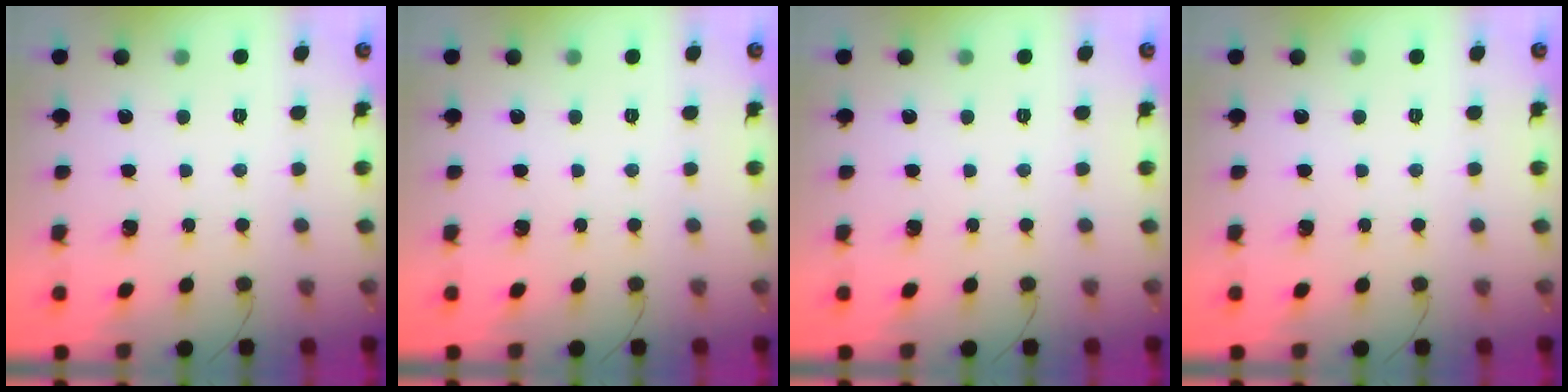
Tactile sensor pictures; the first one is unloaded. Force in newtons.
{"total": 0.0}
{"total": 0.0}
{"total": 0.0}